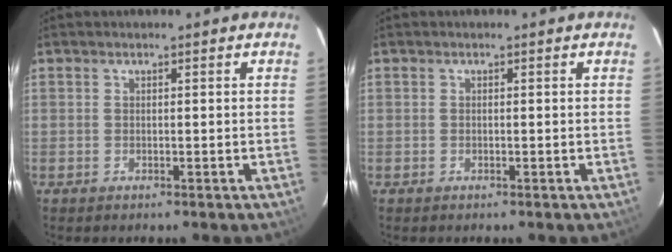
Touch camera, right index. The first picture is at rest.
{"total": 0.0}